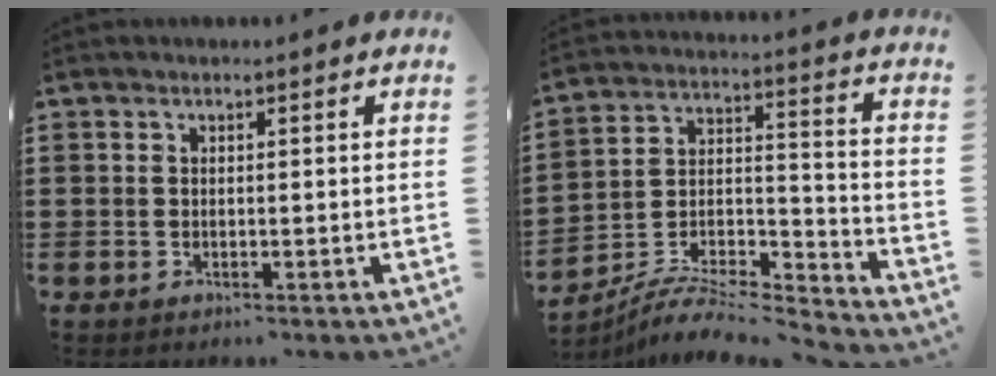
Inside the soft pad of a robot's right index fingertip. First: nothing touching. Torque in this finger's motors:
{"motor_torque": [-0.01, 0.00, 0.11, 0.03]}